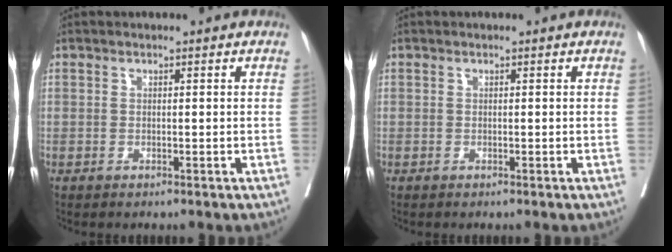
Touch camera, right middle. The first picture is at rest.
{"total": 0.0}